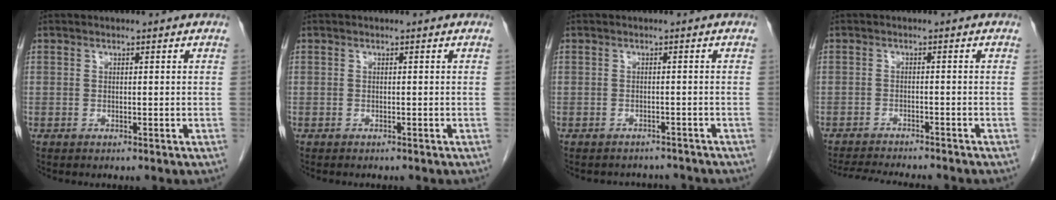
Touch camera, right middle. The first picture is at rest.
{"total": 1.0, "force": [-0.9, 0.3, 0.4], "torque": [-0.009, -0.002, -0.011]}
{"total": 4.0, "force": [-3.7, 1.5, -0.1], "torque": [0.003, 0.005, -0.045]}
{"total": 10.1, "force": [-9.3, 1.1, 3.8], "torque": [-0.057, -0.011, -0.130]}